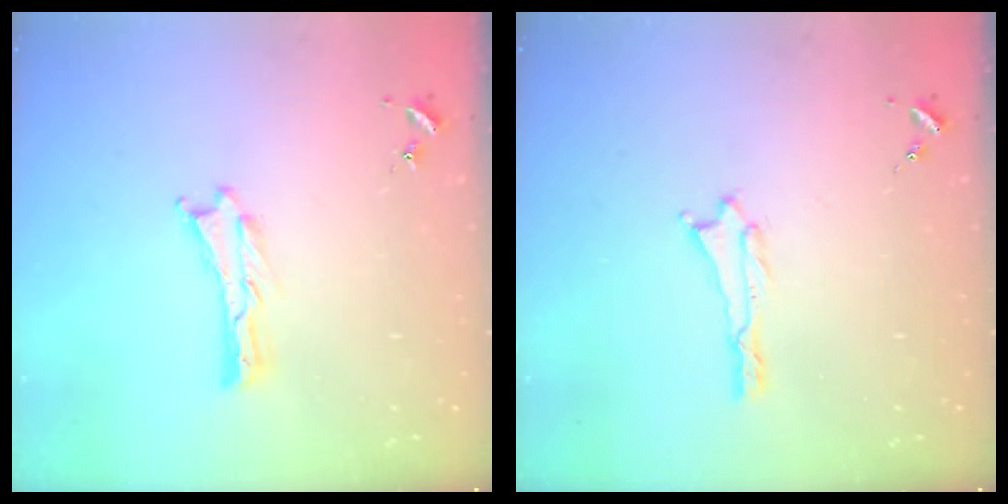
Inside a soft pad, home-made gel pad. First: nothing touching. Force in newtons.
{"total": 0.0}